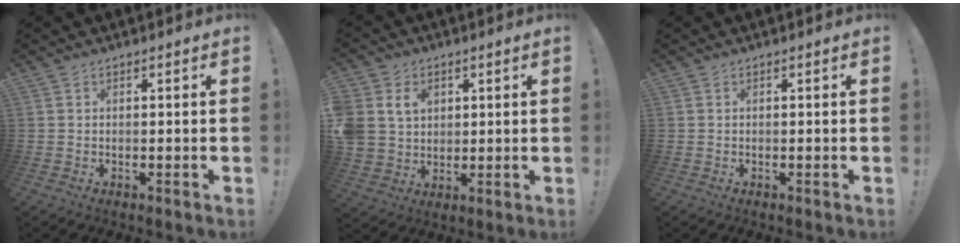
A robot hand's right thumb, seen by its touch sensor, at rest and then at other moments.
{"total": 10.4, "force": [4.1, 8.4, 4.4], "torque": [-0.091, -0.015, 0.084]}
{"total": 0.0}